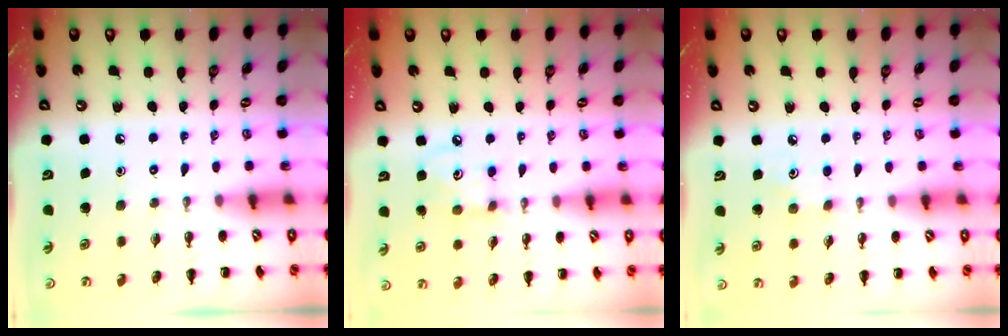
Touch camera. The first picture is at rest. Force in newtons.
{"total": 4.1, "press": 4.0, "slide": 0.7}
{"total": 3.2, "press": 3.0, "slide": 0.9}